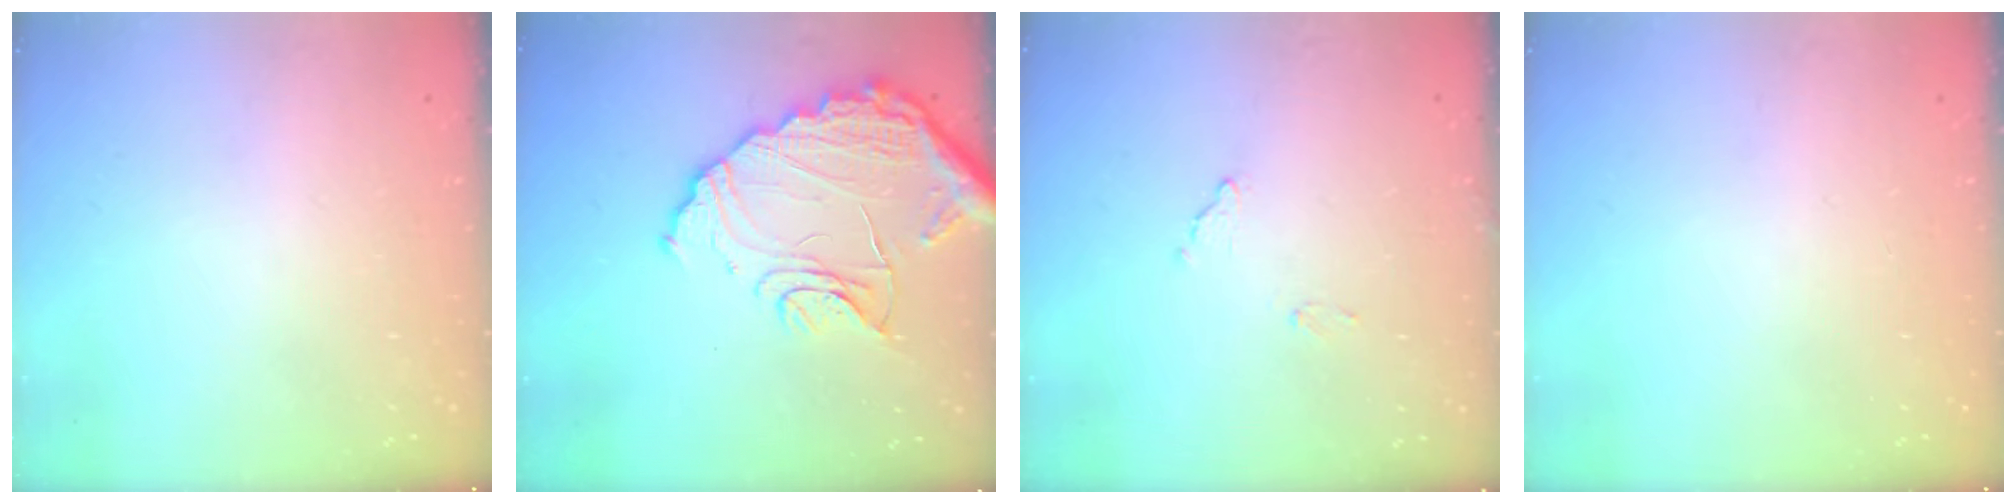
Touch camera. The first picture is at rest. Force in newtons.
{"total": 16.2, "press": 16.1, "slide": 1.4}
{"total": 9.5, "press": 9.5, "slide": 0.4}
{"total": 0.0}